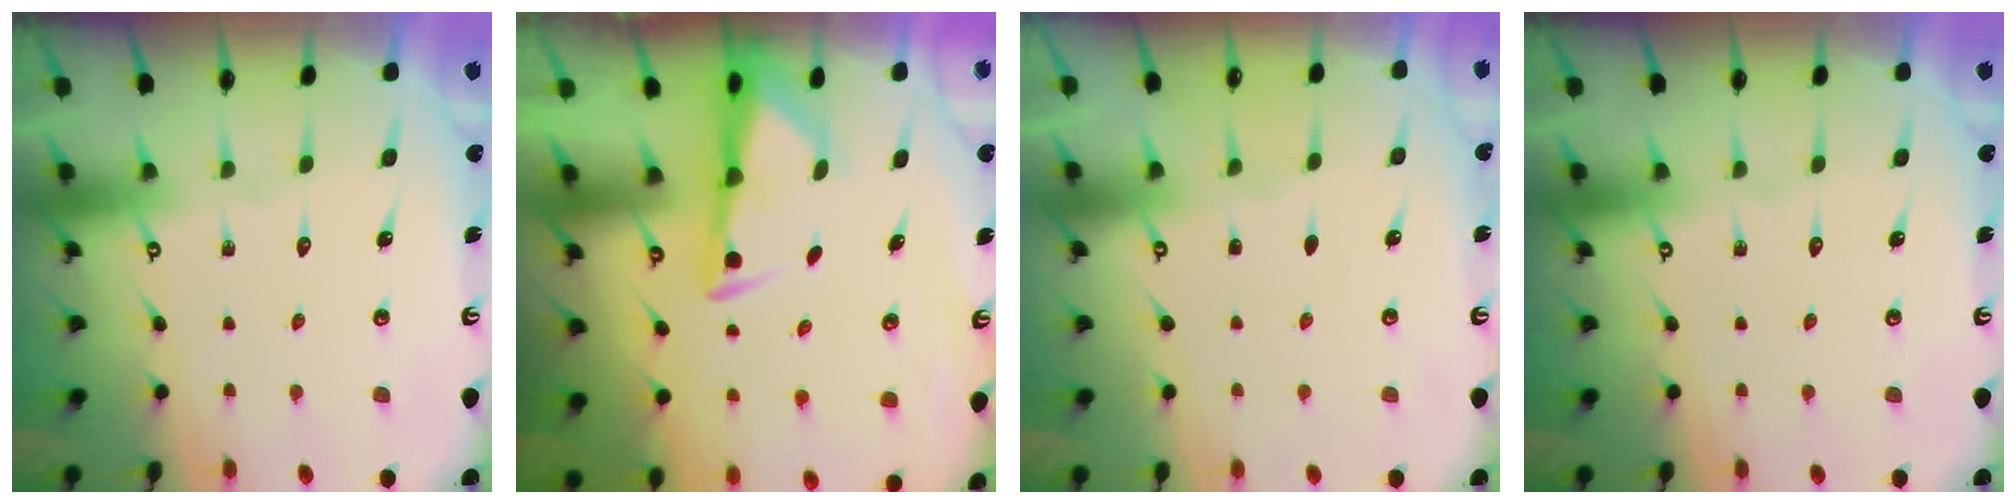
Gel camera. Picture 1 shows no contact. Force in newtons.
{"total": 2.8, "press": 2.7, "slide": 0.5}
{"total": 0.0}
{"total": 0.0}